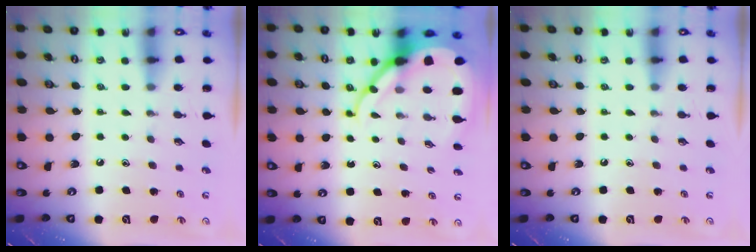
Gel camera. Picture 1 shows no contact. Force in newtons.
{"total": 10.3, "press": 10.3, "slide": 0.9}
{"total": 0.0}